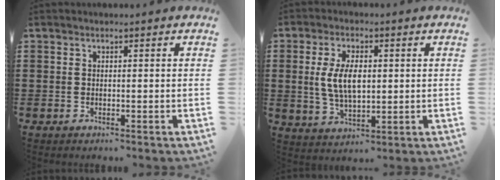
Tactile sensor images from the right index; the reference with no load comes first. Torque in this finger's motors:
{"motor_torque": [1.11, -0.08, 0.50, 0.21]}